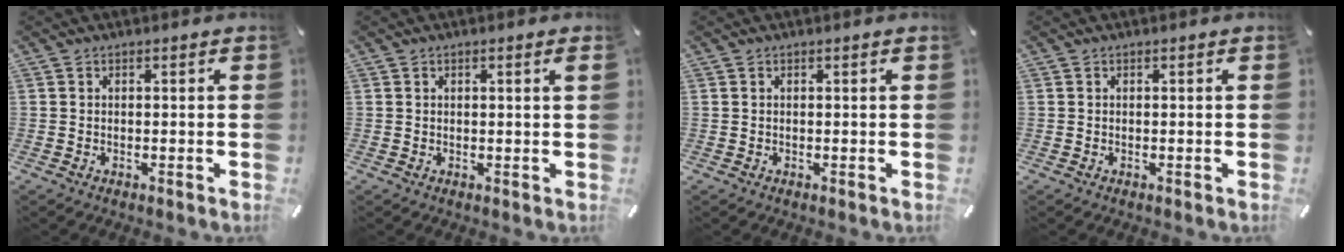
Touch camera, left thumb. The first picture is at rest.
{"total": 0.8, "force": [0.4, 0.1, 0.7], "torque": [-0.014, 0.002, 0.006]}
{"total": 0.0}
{"total": 0.0}